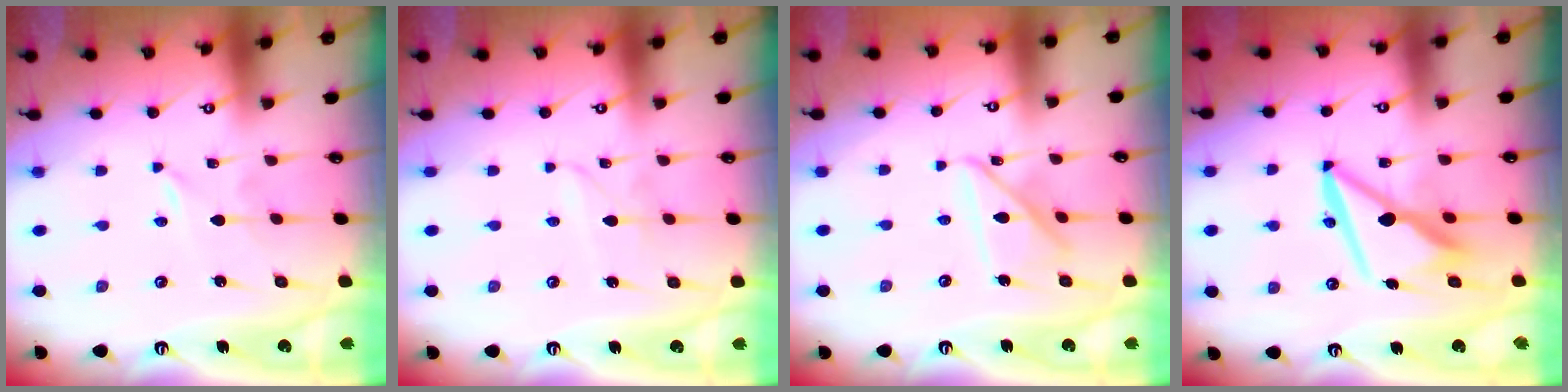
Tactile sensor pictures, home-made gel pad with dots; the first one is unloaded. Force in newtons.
{"total": 1.8, "press": 1.7, "slide": 0.2}
{"total": 12.9, "press": 12.8, "slide": 1.2}
{"total": 9.9, "press": 9.8, "slide": 1.0}